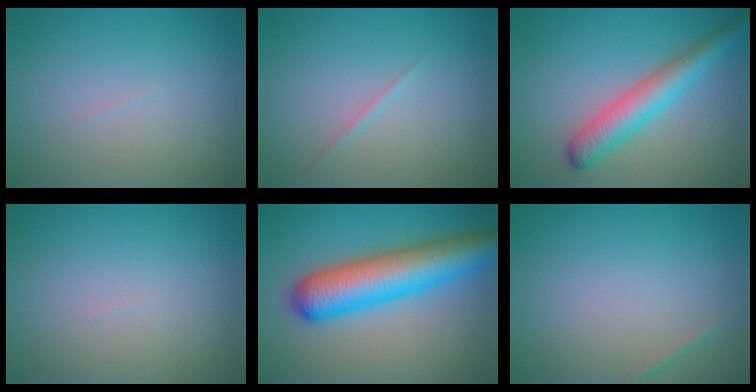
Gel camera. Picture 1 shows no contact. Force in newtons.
{"total": 0.5, "press": 0.5, "slide": 0.0}
{"total": 4.8, "press": 4.8, "slide": 0.2}
{"total": 0.0}
{"total": 9.4, "press": 9.4, "slide": 0.4}
{"total": 0.6, "press": 0.6, "slide": 0.0}